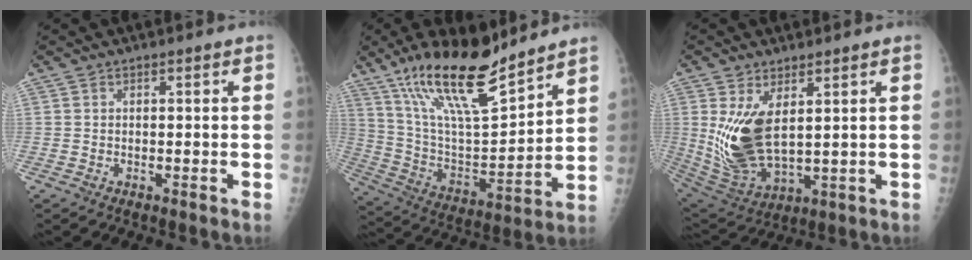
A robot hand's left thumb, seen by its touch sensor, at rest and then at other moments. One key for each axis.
{"total": 21.3, "fx": 15.7, "fy": 5.5, "fz": 13.4, "tx": -0.214, "ty": -0.073, "tz": 0.289}
{"total": 12.6, "fx": 2.9, "fy": 6.2, "fz": 10.6, "tx": -0.206, "ty": -0.025, "tz": 0.078}